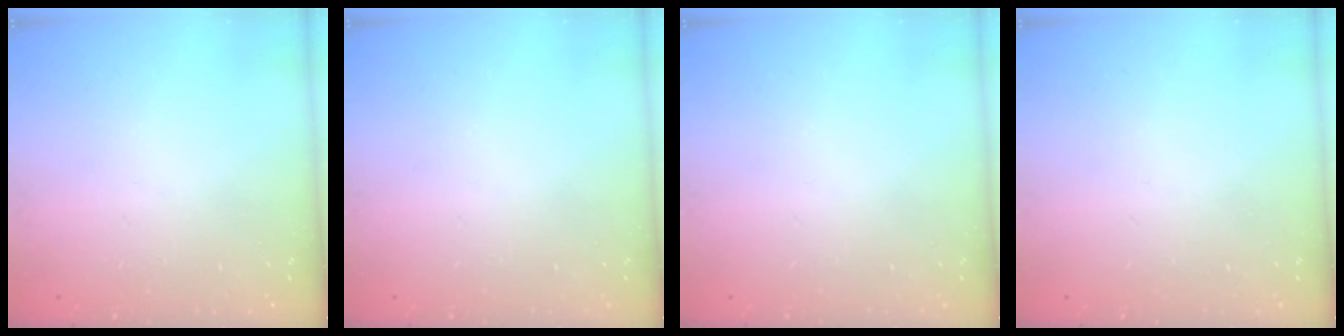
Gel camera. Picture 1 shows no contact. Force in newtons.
{"total": 0.0}
{"total": 0.0}
{"total": 0.0}